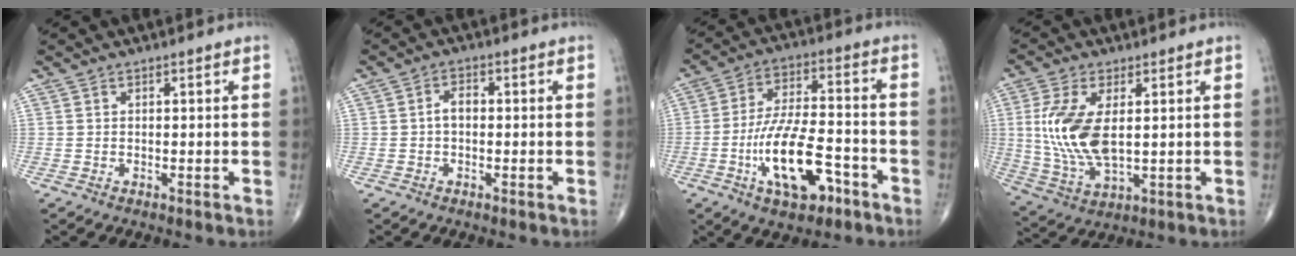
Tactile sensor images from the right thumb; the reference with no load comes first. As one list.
[{"total": 2.6, "force": [-0.3, 1.6, 2.0], "torque": [-0.029, 0.012, -0.009]}, {"total": 14.9, "force": [-6.2, 6.3, 12.0], "torque": [-0.210, 0.034, -0.102]}, {"total": 12.9, "force": [1.6, 6.2, 11.2], "torque": [-0.242, -0.010, 0.042]}]